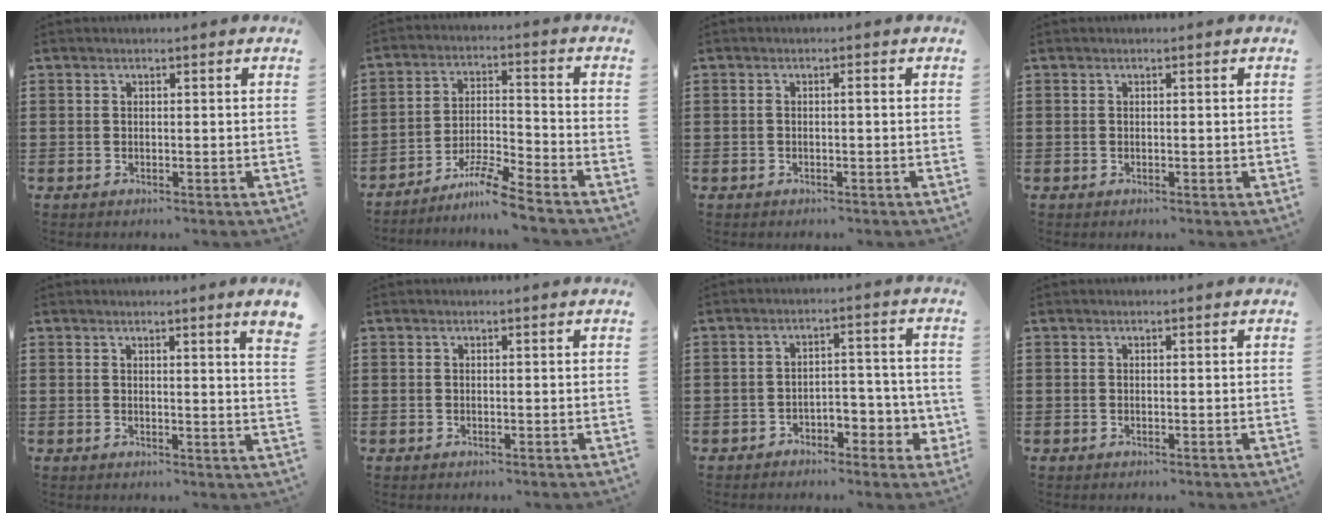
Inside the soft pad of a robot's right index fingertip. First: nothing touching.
{"total": 7.0, "force": [-6.3, -0.2, 3.1], "torque": [-0.064, -0.005, -0.122]}
{"total": 0.9, "force": [-0.2, 0.1, 0.9], "torque": [-0.018, 0.000, -0.004]}
{"total": 0.0}
{"total": 2.1, "force": [1.6, -0.7, 1.2], "torque": [-0.024, -0.006, 0.029]}
{"total": 0.0}
{"total": 4.2, "force": [-2.4, 2.5, 2.2], "torque": [-0.041, 0.012, -0.048]}
{"total": 0.0}